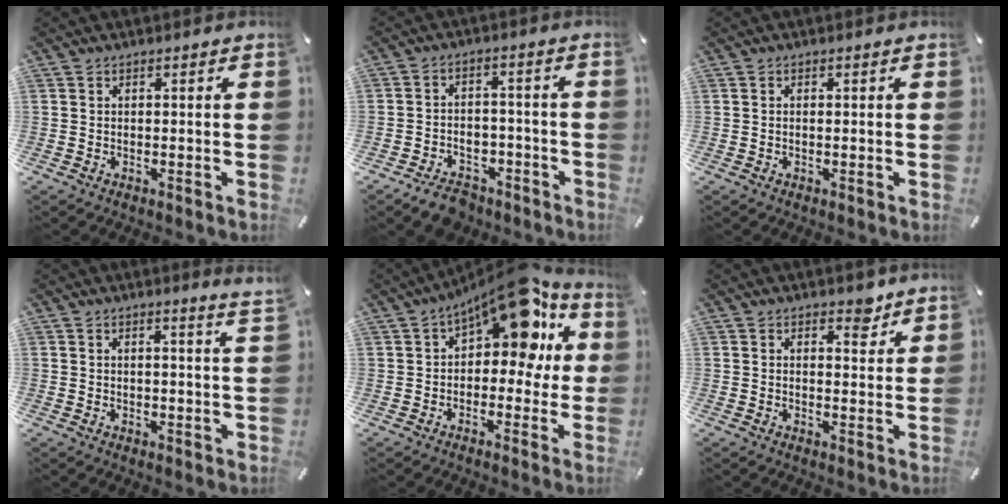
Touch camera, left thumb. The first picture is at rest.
{"total": 6.2, "force": [-4.5, 3.8, 1.8], "torque": [-0.020, 0.036, -0.080]}
{"total": 0.5, "force": [-0.1, 0.2, 0.5], "torque": [-0.009, -0.001, -0.002]}
{"total": 3.1, "force": [2.2, -0.2, 2.2], "torque": [-0.035, -0.015, 0.036]}
{"total": 15.1, "force": [7.5, 7.4, 10.9], "torque": [-0.150, -0.048, 0.125]}
{"total": 4.1, "force": [3.0, 2.3, 1.7], "torque": [-0.001, -0.021, 0.045]}